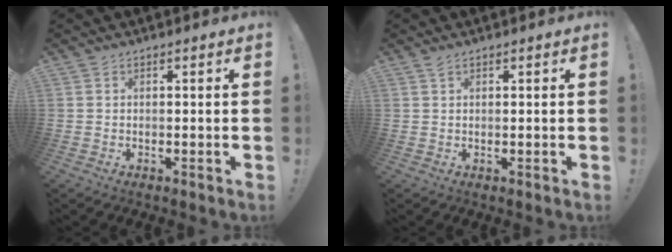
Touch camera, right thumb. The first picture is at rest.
{"total": 1.2, "force": [0.8, 0.3, 0.8], "torque": [-0.016, 0.000, 0.015]}